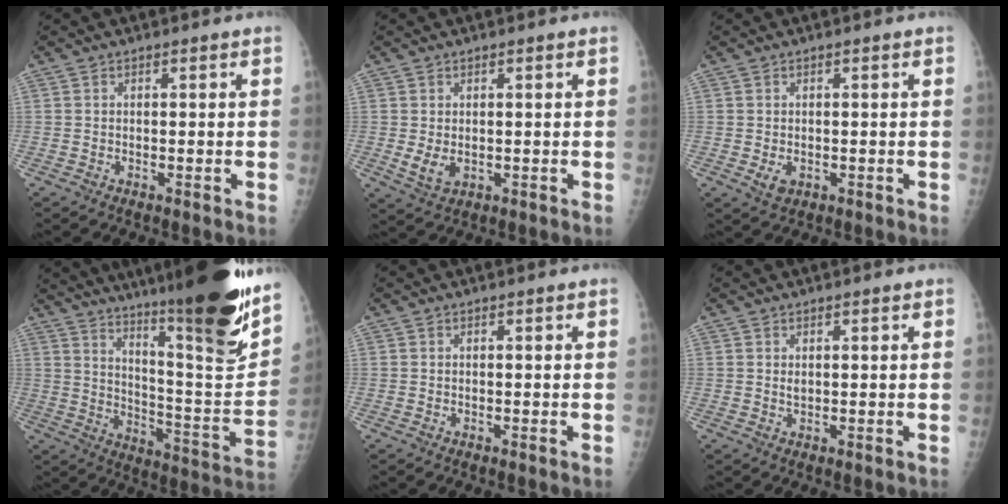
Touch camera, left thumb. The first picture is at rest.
{"total": 3.8, "force": [0.2, 2.3, 3.0], "torque": [-0.048, -0.010, 0.013]}
{"total": 2.5, "force": [-0.2, 1.7, 1.8], "torque": [-0.023, -0.005, 0.003]}
{"total": 29.4, "force": [21.2, 3.6, 20.0], "torque": [-0.288, -0.118, 0.312]}
{"total": 0.0}
{"total": 1.5, "force": [0.8, 0.7, 1.2], "torque": [-0.017, -0.004, 0.015]}